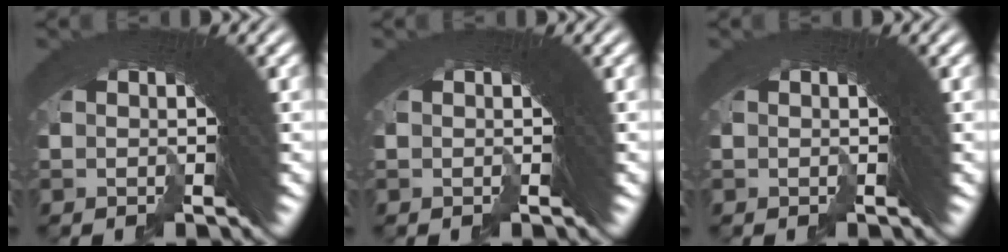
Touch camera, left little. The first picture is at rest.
{"total": 0.0}
{"total": 0.0}